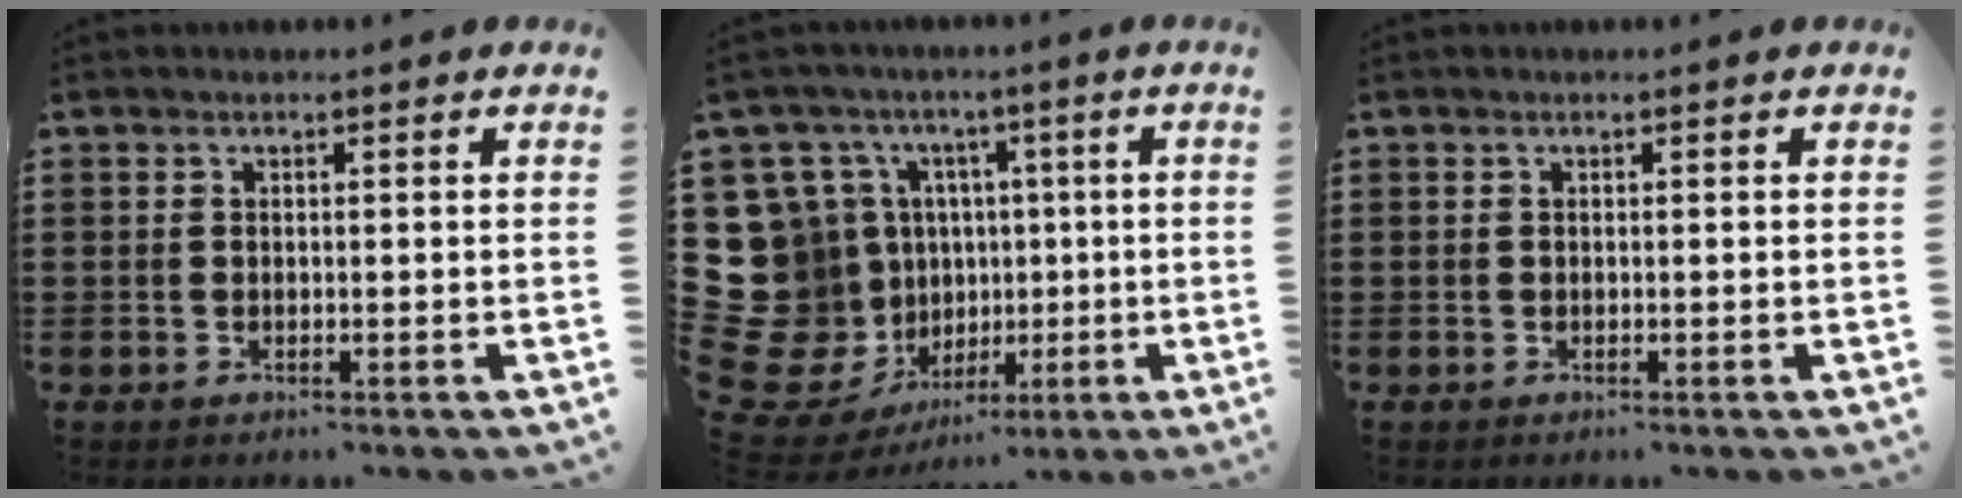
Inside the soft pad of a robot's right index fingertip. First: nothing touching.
{"total": 16.9, "force": [0.1, 16.1, 5.1], "torque": [-0.163, -0.032, 0.051]}
{"total": 0.0}